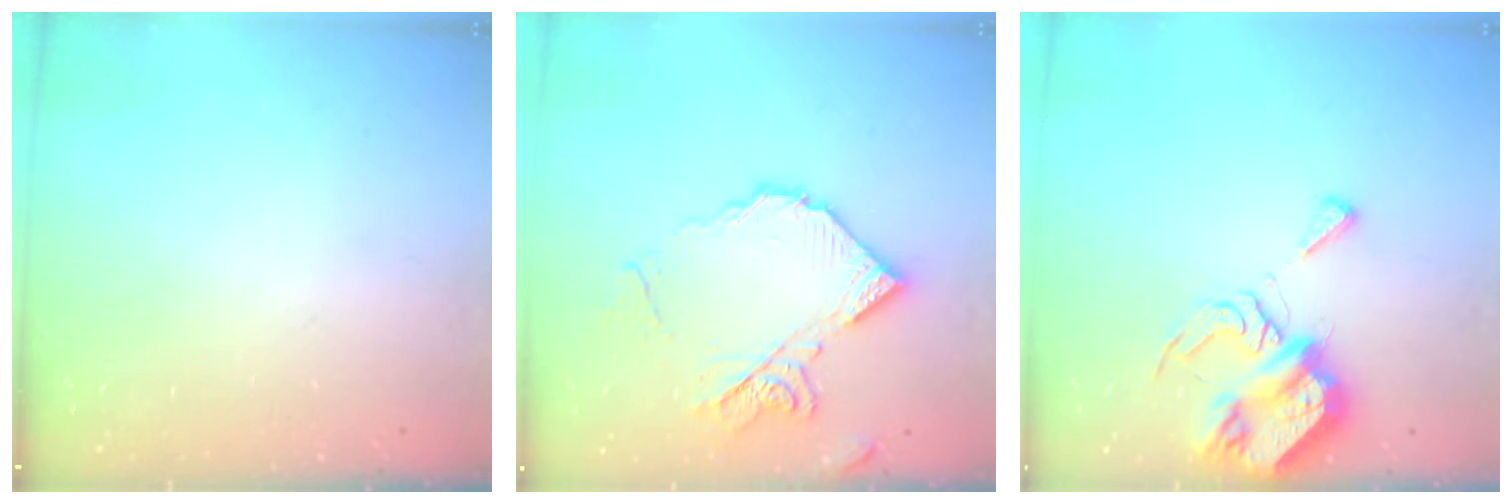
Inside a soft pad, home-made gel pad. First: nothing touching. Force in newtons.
{"total": 14.4, "press": 14.3, "slide": 1.6}
{"total": 9.7, "press": 9.6, "slide": 1.1}